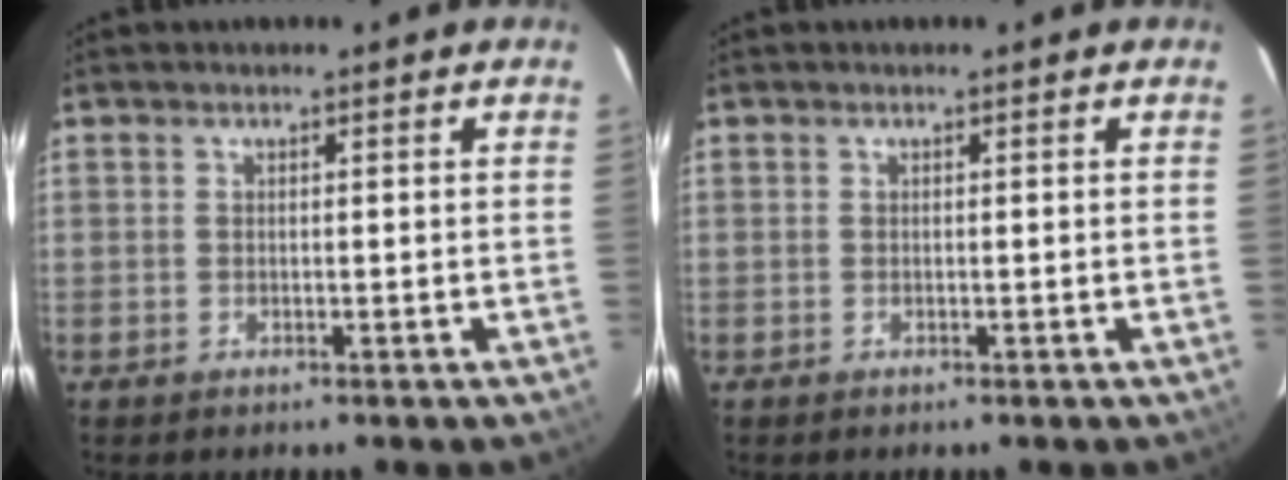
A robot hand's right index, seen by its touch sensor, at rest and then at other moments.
{"total": 0.0}